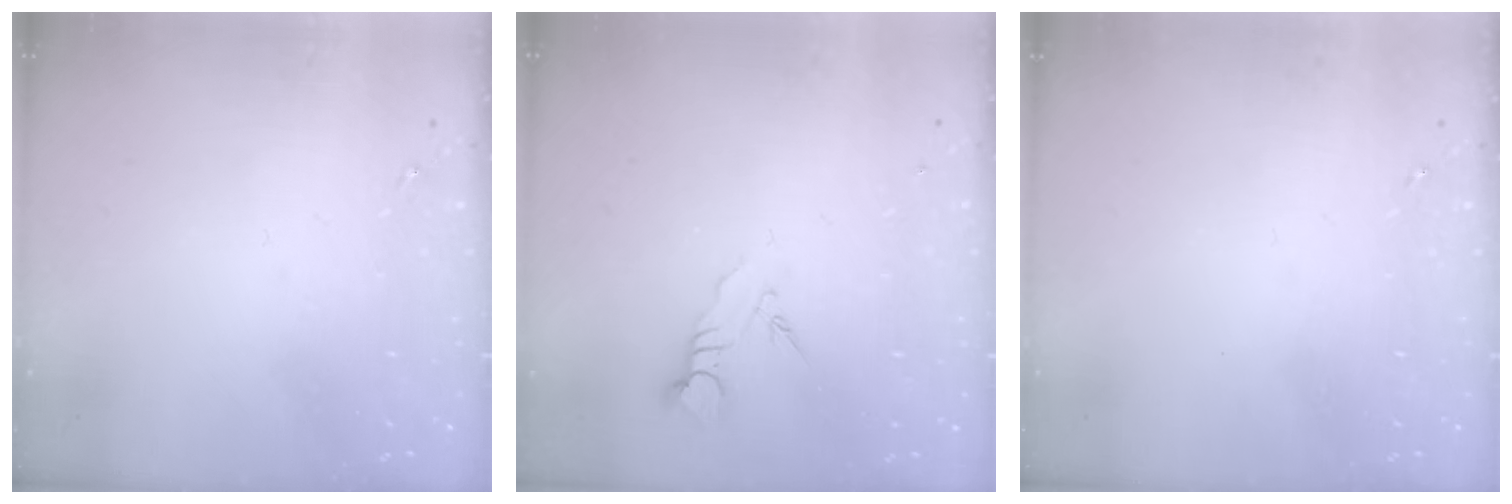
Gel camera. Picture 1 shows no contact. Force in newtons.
{"total": 3.7, "press": 3.6, "slide": 0.4}
{"total": 0.0}